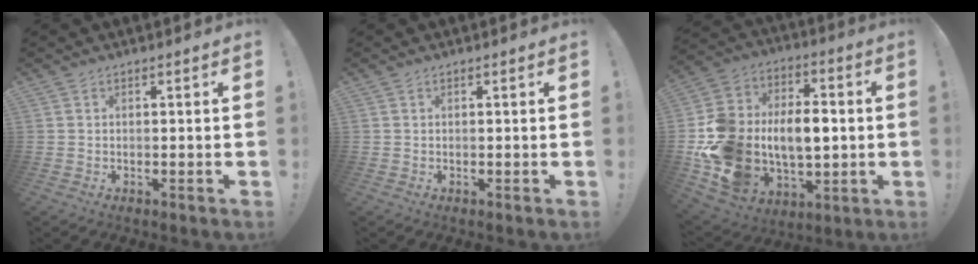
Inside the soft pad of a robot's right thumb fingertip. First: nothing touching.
{"total": 0.0}
{"total": 21.6, "force": [-0.8, 16.2, 14.2], "torque": [-0.287, 0.004, 0.011]}